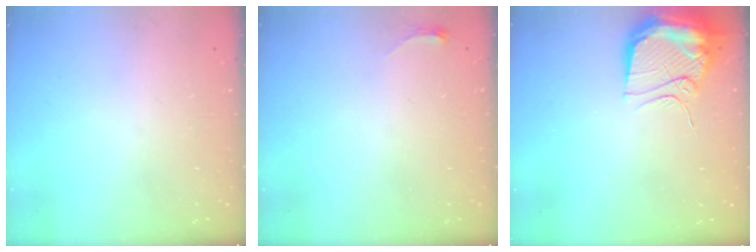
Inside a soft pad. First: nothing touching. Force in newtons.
{"total": 2.8, "press": 2.8, "slide": 0.4}
{"total": 12.2, "press": 12.1, "slide": 1.2}